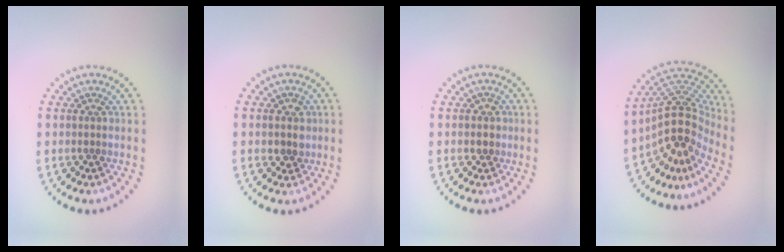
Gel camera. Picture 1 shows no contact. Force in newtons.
{"total": 2.0, "press": 1.8, "slide": 0.8}
{"total": 0.9, "press": 0.7, "slide": 0.6}
{"total": 5.3, "press": 3.9, "slide": 3.6}